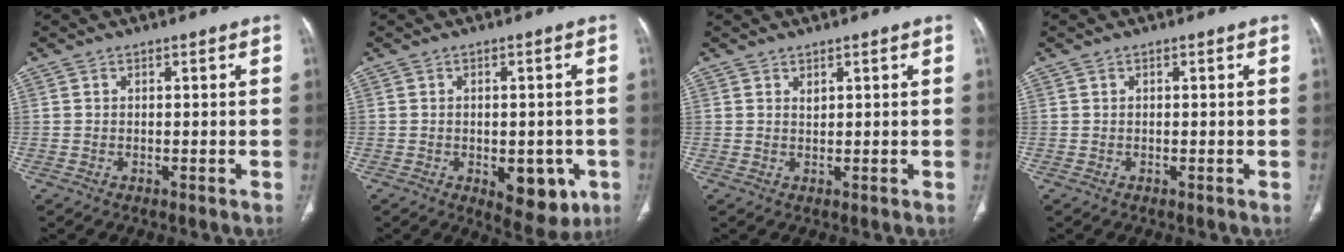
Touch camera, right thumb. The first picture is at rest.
{"total": 9.0, "force": [-2.9, 4.9, 7.0], "torque": [-0.059, 0.003, -0.021]}
{"total": 0.8, "force": [0.6, 0.3, 0.4], "torque": [-0.004, -0.005, 0.012]}
{"total": 0.0}